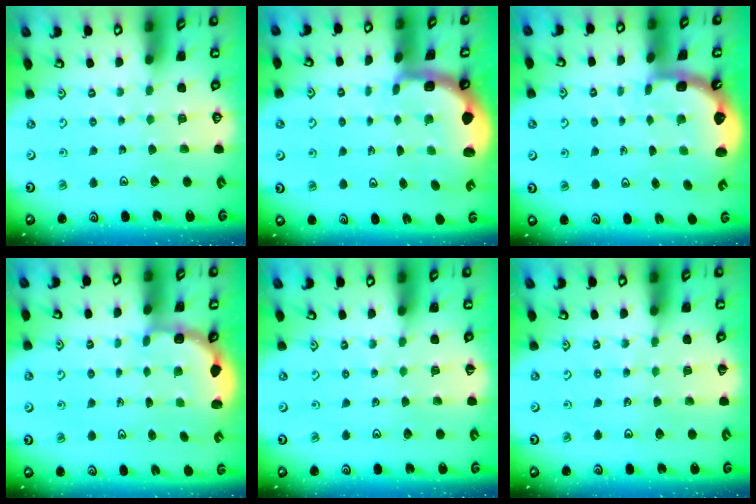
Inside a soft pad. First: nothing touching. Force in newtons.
{"total": 2.1, "press": 1.9, "slide": 0.8}
{"total": 2.4, "press": 1.7, "slide": 1.8}
{"total": 3.0, "press": 2.3, "slide": 1.8}
{"total": 2.7, "press": 2.7, "slide": 0.2}
{"total": 4.1, "press": 4.1, "slide": 0.6}